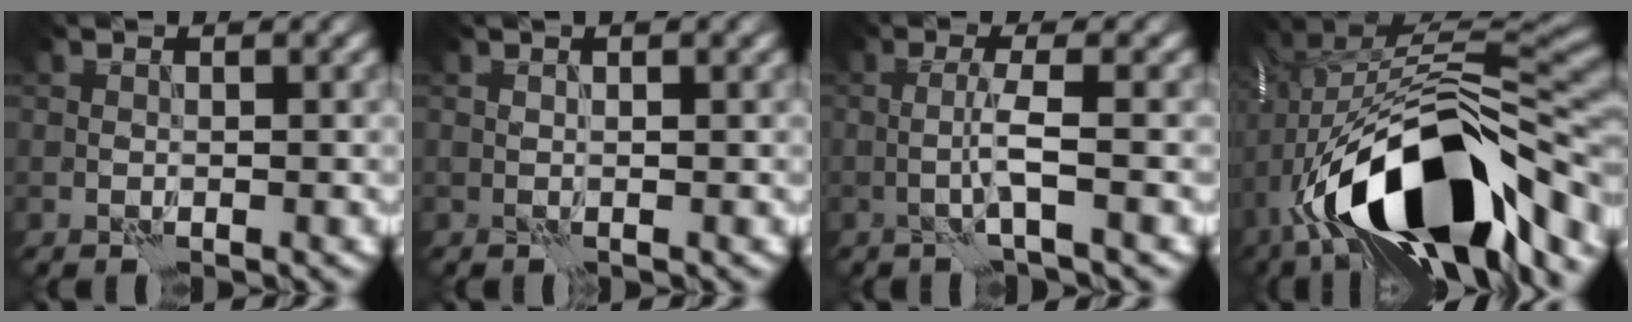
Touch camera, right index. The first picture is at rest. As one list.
[{"total": 1.4, "force": [1.3, -0.4, 0.5], "torque": [-0.008, 0.000, 0.022]}, {"total": 1.8, "force": [0.0, -0.9, 1.6], "torque": [-0.036, 0.003, -0.001]}, {"total": 16.7, "force": [-6.0, 7.5, 13.6], "torque": [-0.235, -0.006, -0.089]}]